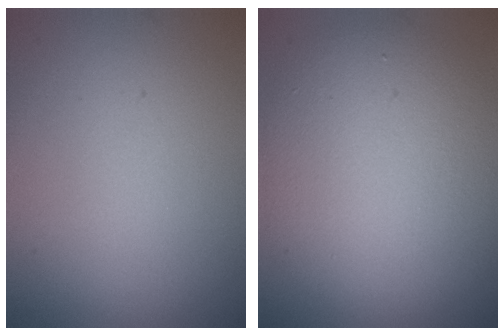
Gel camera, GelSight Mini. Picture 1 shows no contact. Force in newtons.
{"total": 9.6, "press": 9.6, "slide": 0.2}